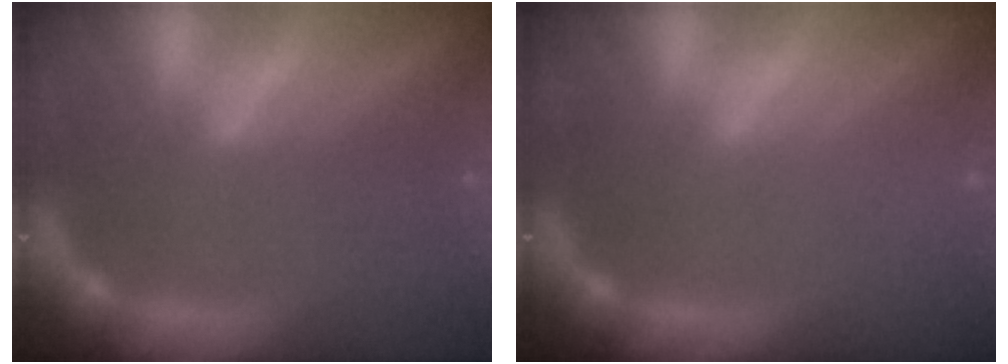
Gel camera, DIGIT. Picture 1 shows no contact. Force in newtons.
{"total": 1.9}